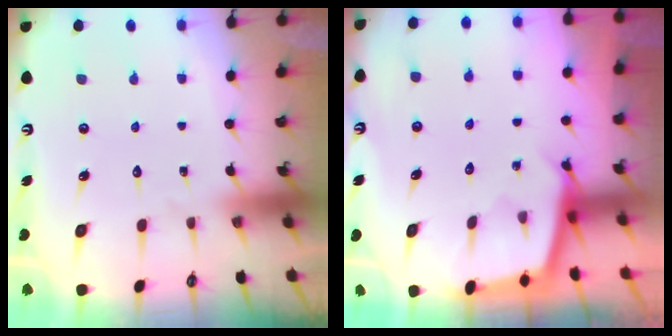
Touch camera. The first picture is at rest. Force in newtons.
{"total": 2.2, "press": 2.2, "slide": 0.1}